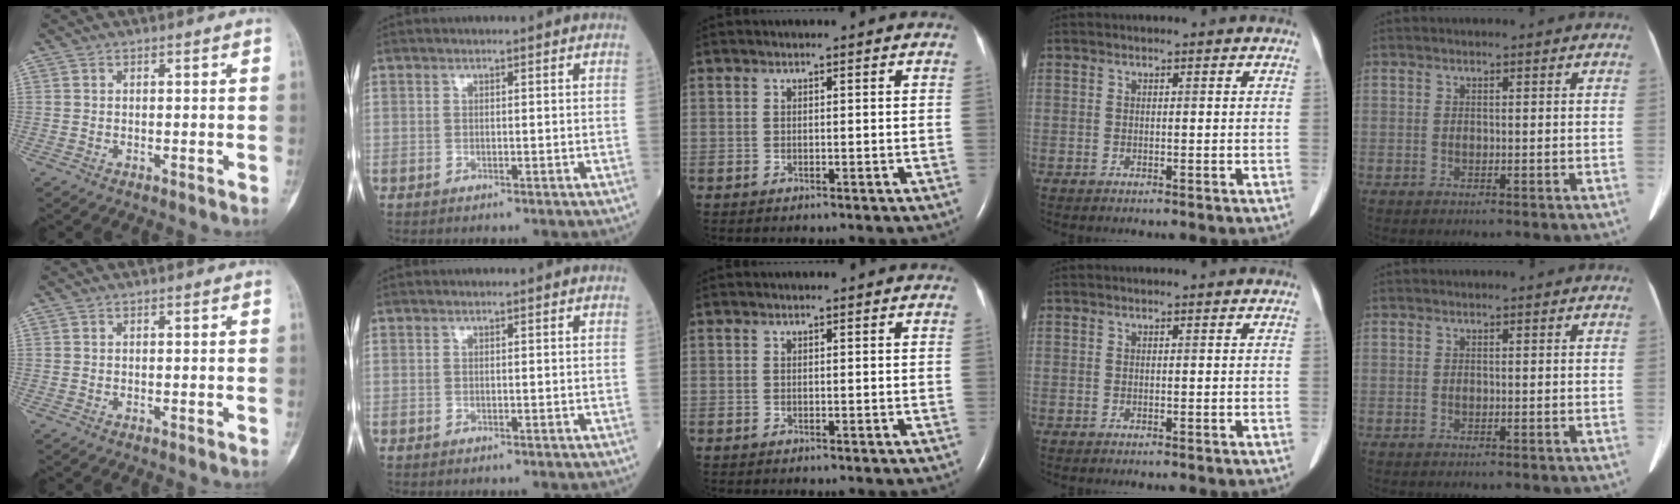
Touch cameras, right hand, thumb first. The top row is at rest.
{}